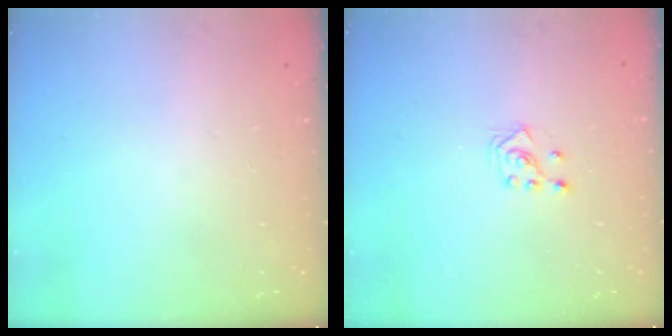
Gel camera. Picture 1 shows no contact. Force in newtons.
{"total": 3.1, "press": 3.0, "slide": 0.7}